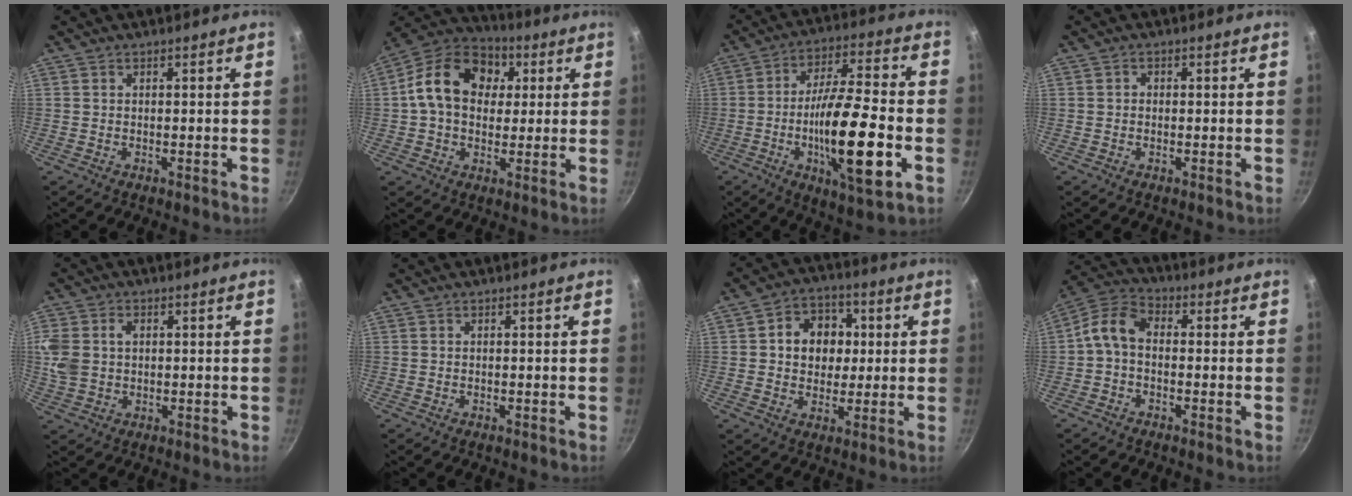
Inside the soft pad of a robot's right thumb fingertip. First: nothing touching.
{"total": 16.5, "force": [3.4, 12.3, 10.4], "torque": [-0.153, 0.021, 0.039]}
{"total": 20.1, "force": [-5.2, 5.3, 18.7], "torque": [-0.317, 0.019, -0.089]}
{"total": 0.8, "force": [-0.1, 0.8, 0.3], "torque": [-0.004, 0.004, -0.002]}
{"total": 9.4, "force": [1.5, 7.3, 5.7], "torque": [-0.128, 0.012, 0.028]}
{"total": 0.0}
{"total": 10.5, "force": [1.6, 8.6, 5.7], "torque": [-0.048, 0.005, 0.017]}
{"total": 6.9, "force": [-0.9, 4.8, 4.9], "torque": [-0.097, 0.031, -0.034]}